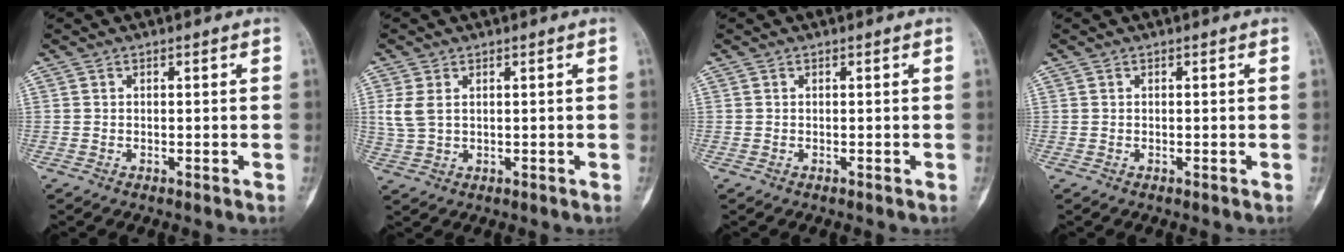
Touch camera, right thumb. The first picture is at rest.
{"total": 4.2, "force": [1.1, 2.6, 3.0], "torque": [-0.076, 0.002, 0.029]}
{"total": 0.0}
{"total": 0.0}